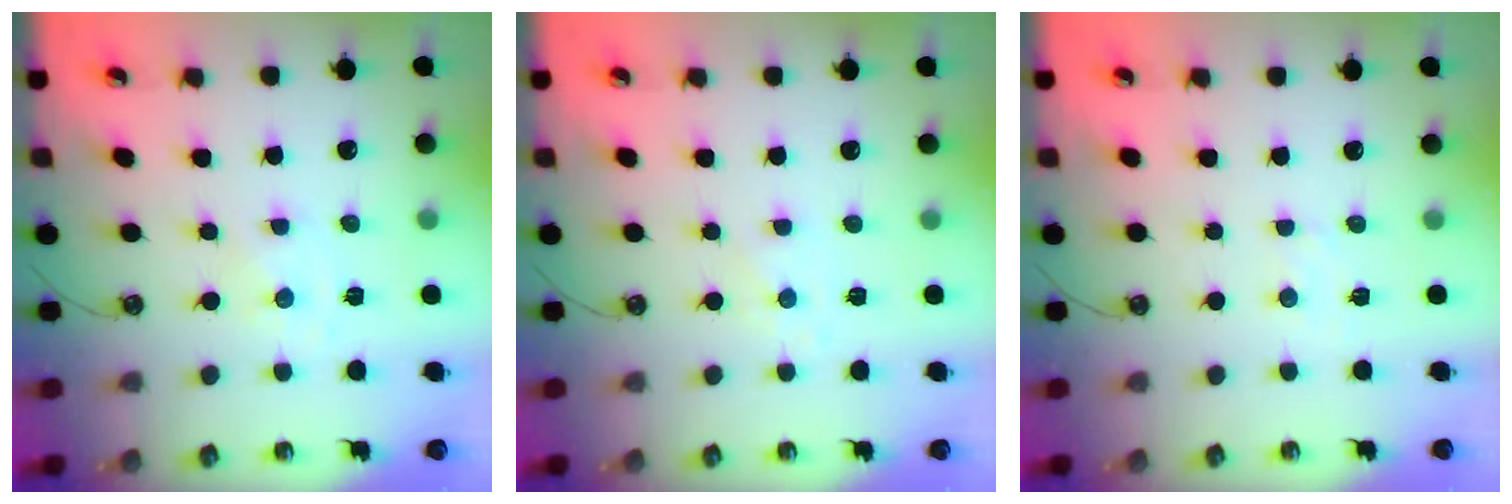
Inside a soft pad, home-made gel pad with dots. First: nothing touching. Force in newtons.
{"total": 2.2, "press": 2.1, "slide": 0.4}
{"total": 2.9, "press": 2.9, "slide": 0.5}